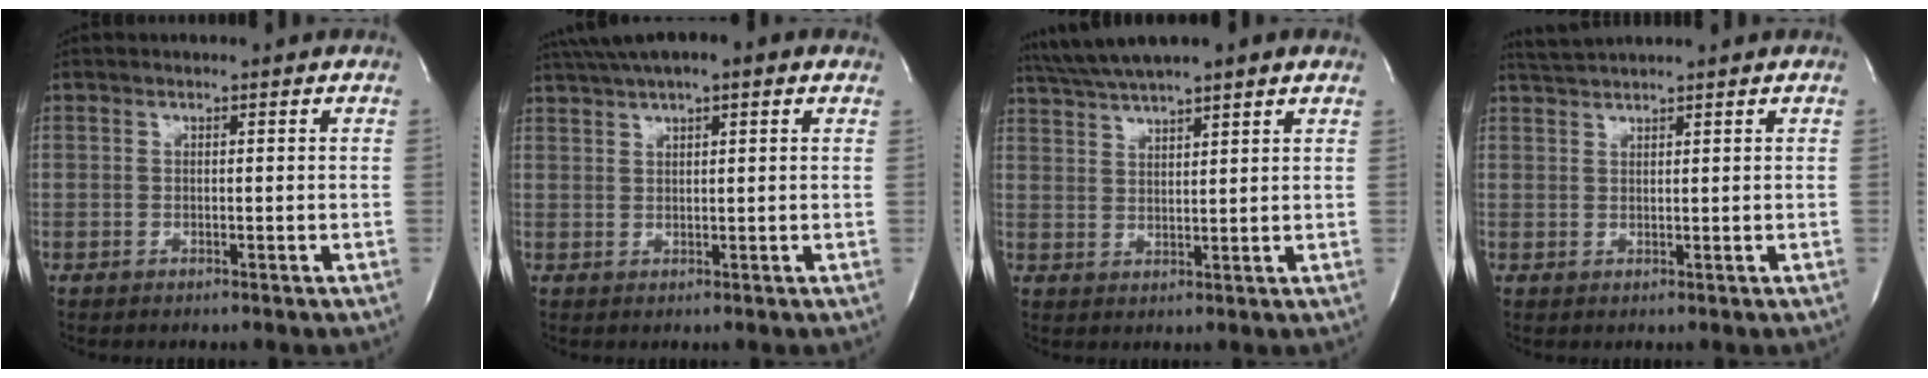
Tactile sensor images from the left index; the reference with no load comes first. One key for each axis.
{"total": 9.7, "fx": 6.9, "fy": 1.8, "fz": 6.5, "tx": -0.113, "ty": 0.046, "tz": 0.105}
{"total": 9.4, "fx": 7.8, "fy": 0.4, "fz": 5.2, "tx": -0.096, "ty": 0.039, "tz": 0.124}
{"total": 2.8, "fx": 2.6, "fy": -0.9, "fz": 0.4, "tx": -0.011, "ty": 0.012, "tz": 0.058}